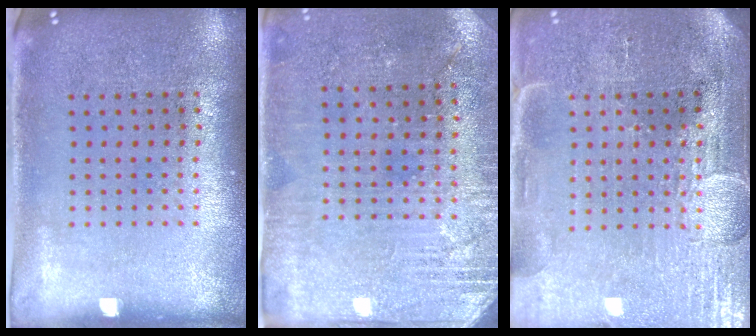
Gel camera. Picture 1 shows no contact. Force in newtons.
{"total": 2.8, "press": 2.7, "slide": 0.8}
{"total": 3.9, "press": 3.5, "slide": 1.7}